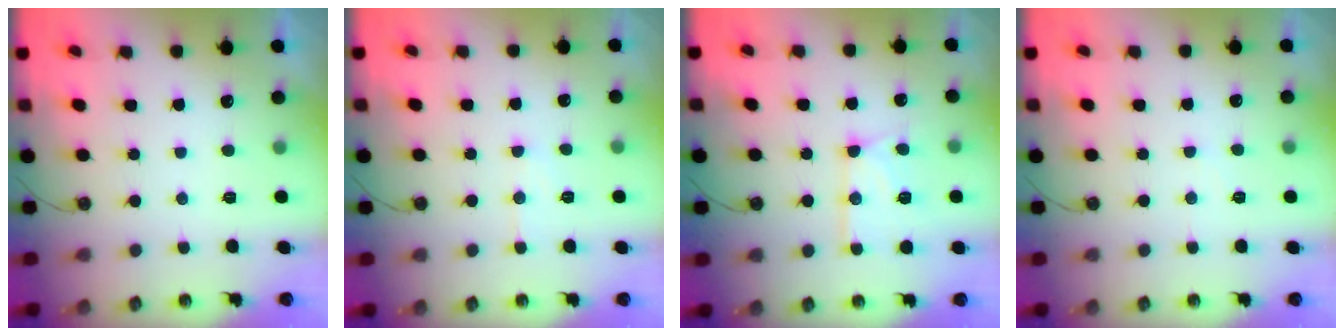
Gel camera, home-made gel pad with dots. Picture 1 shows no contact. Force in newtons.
{"total": 6.0, "press": 6.0, "slide": 0.5}
{"total": 13.6, "press": 13.6, "slide": 1.2}
{"total": 4.0, "press": 3.9, "slide": 0.6}